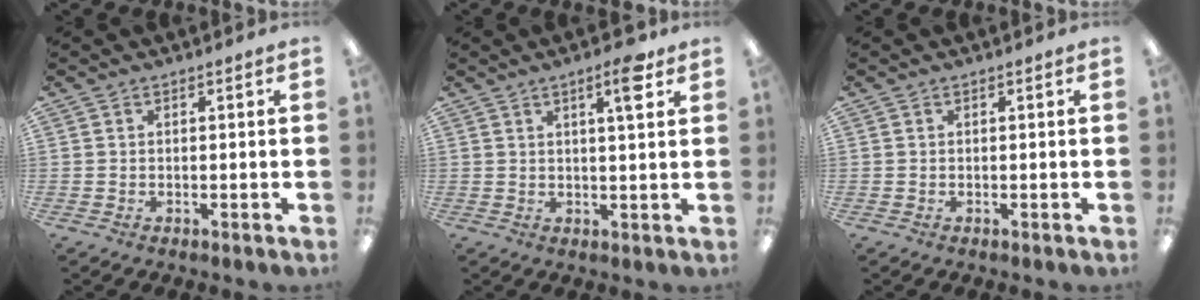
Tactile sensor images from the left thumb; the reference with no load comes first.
{"total": 6.2, "force": [3.6, 1.1, 4.9], "torque": [-0.066, -0.013, 0.051]}
{"total": 0.0}